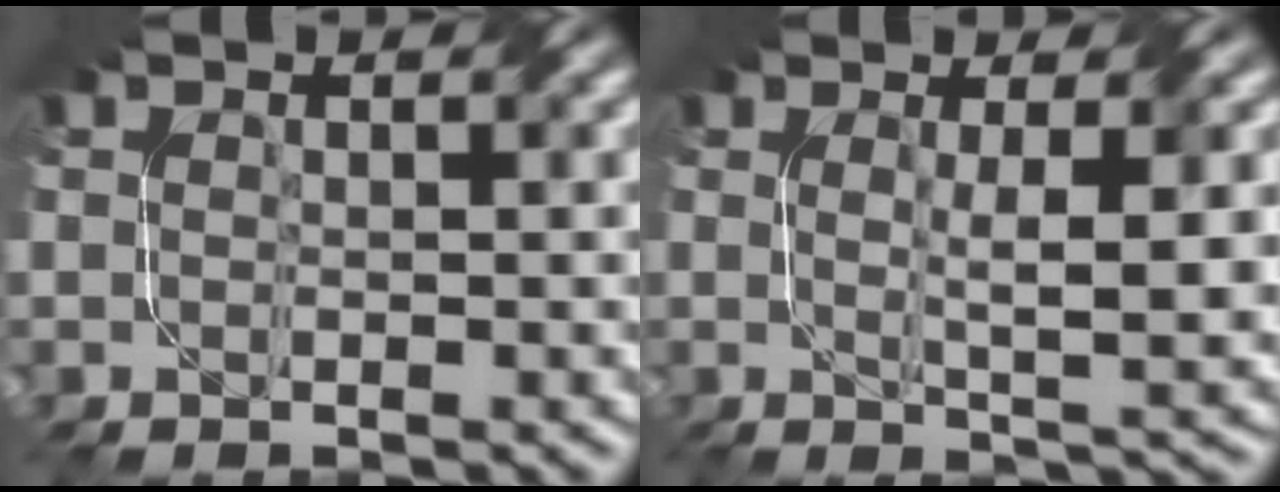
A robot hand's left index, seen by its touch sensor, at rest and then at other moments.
{"total": 5.1, "force": [0.7, 0.9, 5.0], "torque": [-0.075, -0.004, 0.012]}